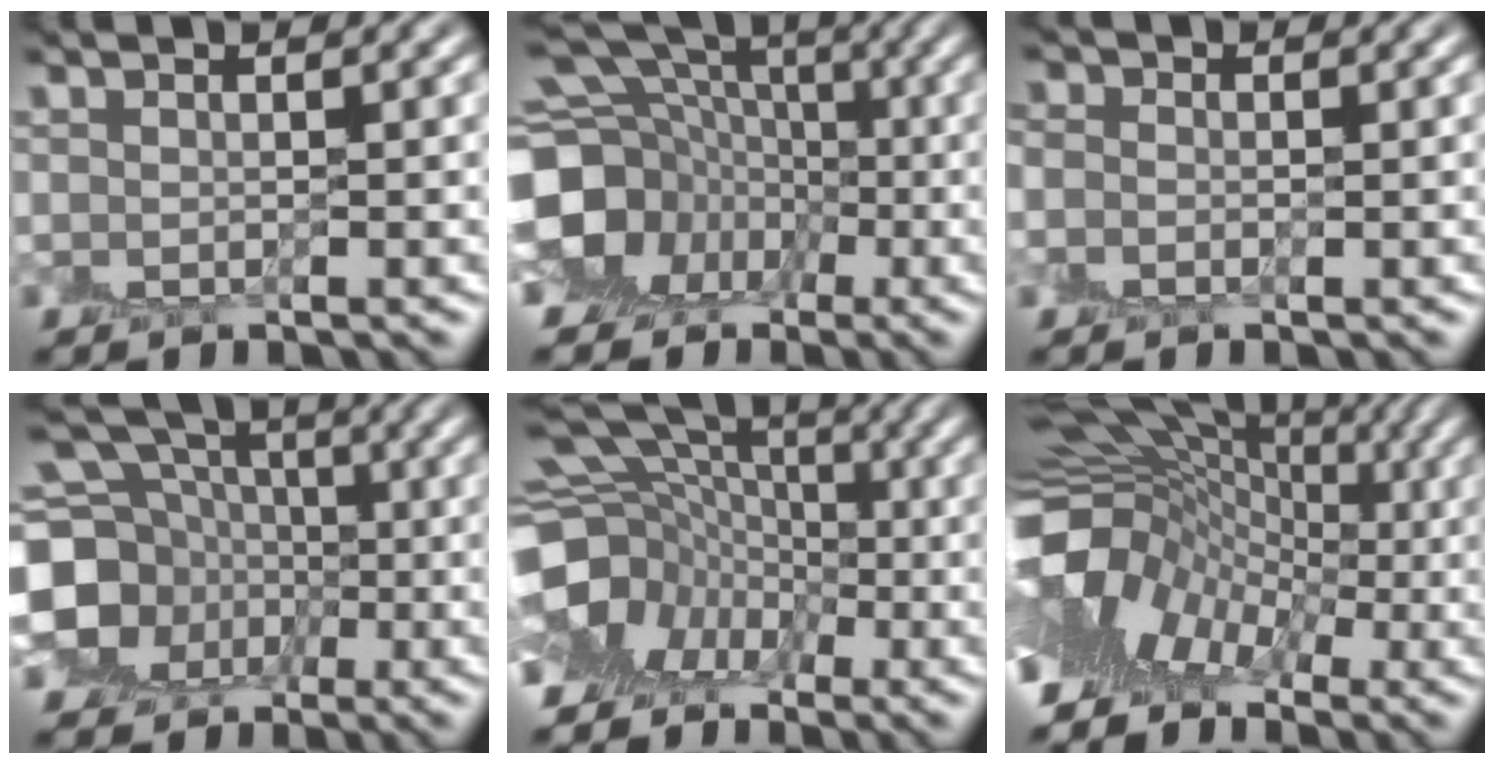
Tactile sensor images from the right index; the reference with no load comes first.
{"total": 13.1, "force": [-1.7, 12.1, 4.6], "torque": [-0.125, 0.012, -0.064]}
{"total": 1.5, "force": [-0.1, 1.3, 0.7], "torque": [-0.016, 0.005, -0.014]}
{"total": 11.4, "force": [-0.3, 10.2, 5.2], "torque": [-0.137, -0.006, -0.030]}
{"total": 11.8, "force": [-2.3, 10.0, 5.9], "torque": [-0.110, -0.002, -0.067]}
{"total": 11.3, "force": [-2.7, 8.4, 7.1], "torque": [-0.129, 0.016, -0.062]}